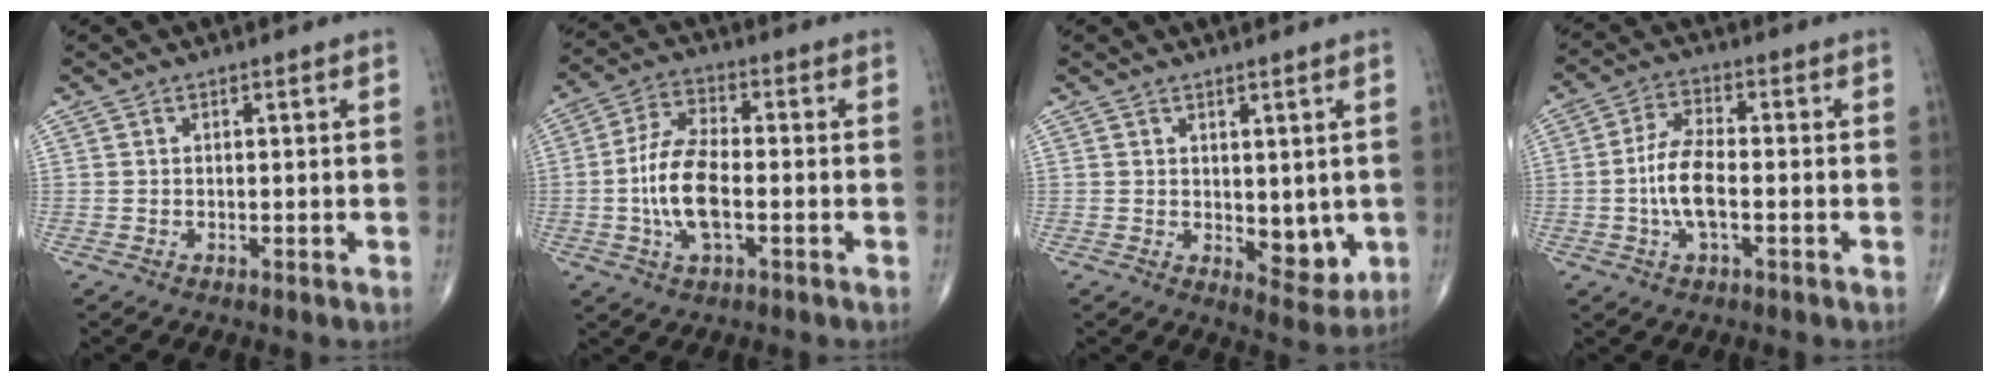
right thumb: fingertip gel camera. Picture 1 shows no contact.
{"total": 10.9, "force": [-2.0, 4.7, 9.6], "torque": [-0.197, 0.017, -0.043]}
{"total": 5.9, "force": [0.1, 3.4, 4.8], "torque": [-0.039, -0.017, 0.014]}
{"total": 8.0, "force": [-1.6, 3.2, 7.2], "torque": [-0.150, 0.015, -0.034]}